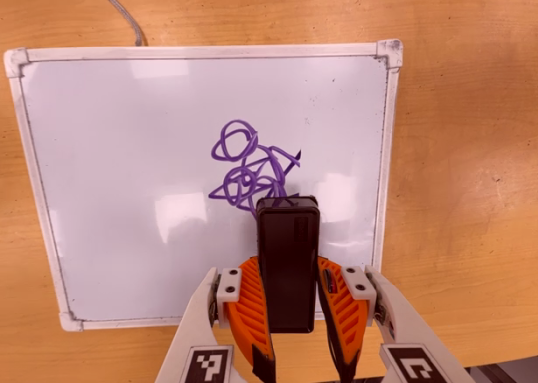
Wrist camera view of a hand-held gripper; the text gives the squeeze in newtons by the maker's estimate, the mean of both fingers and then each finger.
{"total": 6.5, "left": 5.3, "right": 7.8}